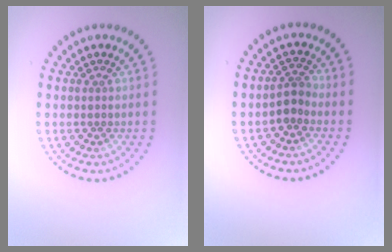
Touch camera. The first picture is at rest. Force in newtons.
{"total": 1.6, "press": 1.3, "slide": 1.0}